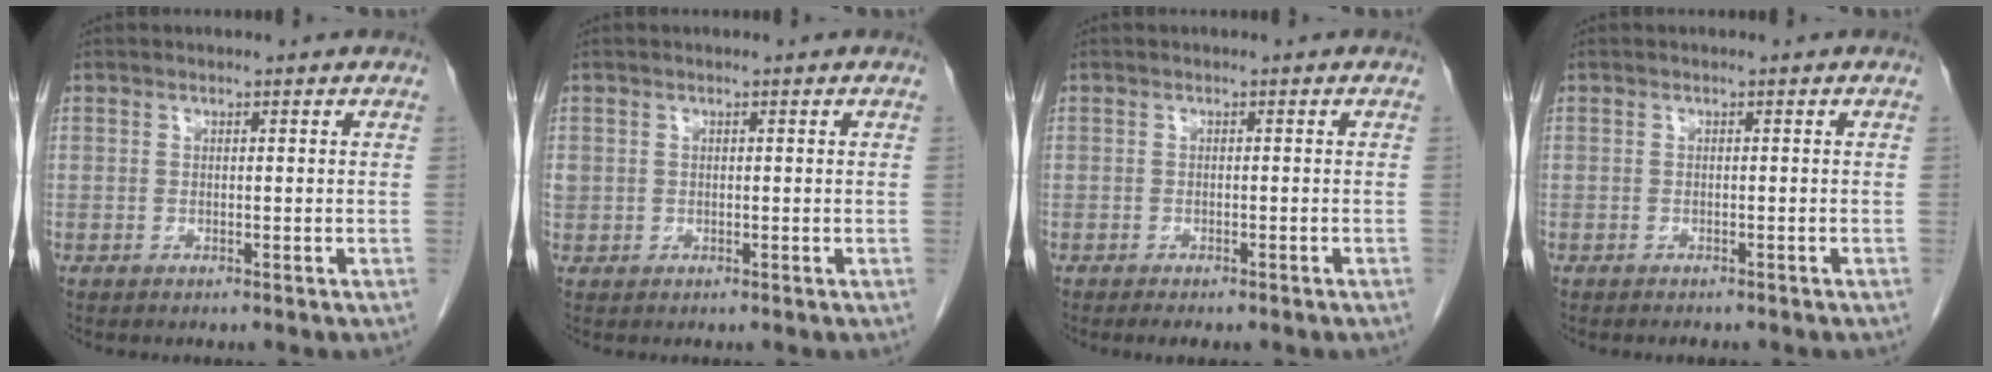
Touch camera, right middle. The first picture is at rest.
{"total": 1.6, "force": [0.2, 1.5, 0.6], "torque": [-0.021, 0.014, 0.007]}
{"total": 3.3, "force": [-2.6, 0.9, 1.9], "torque": [-0.022, -0.008, -0.029]}
{"total": 2.1, "force": [-1.8, 0.6, 1.0], "torque": [-0.018, -0.005, -0.017]}